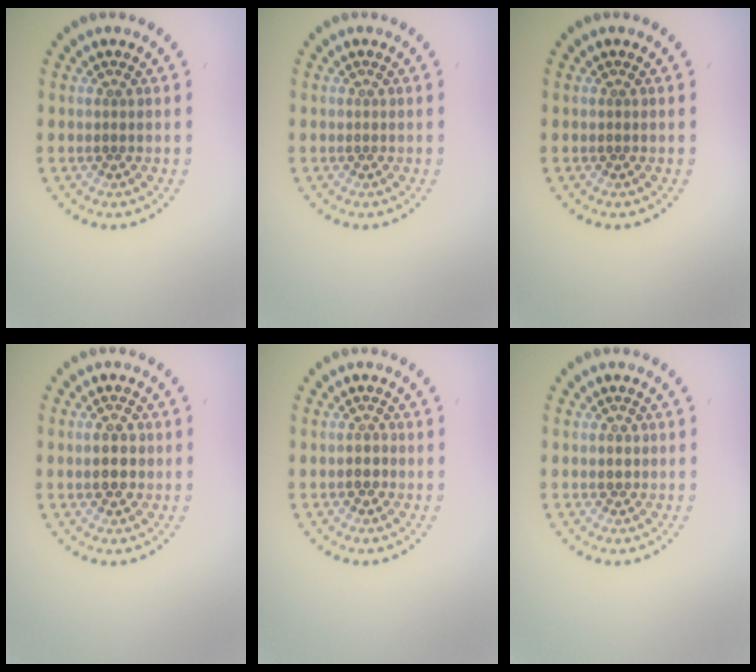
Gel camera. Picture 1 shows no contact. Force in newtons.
{"total": 0.0}
{"total": 0.0}
{"total": 3.2, "press": 3.2, "slide": 0.1}
{"total": 1.2, "press": 1.1, "slide": 0.4}
{"total": 1.0, "press": 0.9, "slide": 0.4}